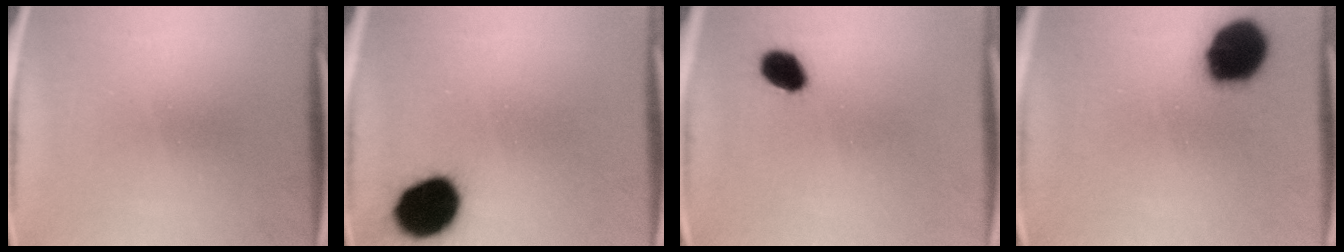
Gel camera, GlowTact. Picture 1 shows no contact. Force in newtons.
{"total": 13.6}
{"total": 5.6}
{"total": 17.3}